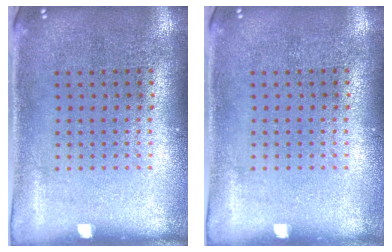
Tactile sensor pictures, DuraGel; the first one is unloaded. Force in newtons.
{"total": 0.0}